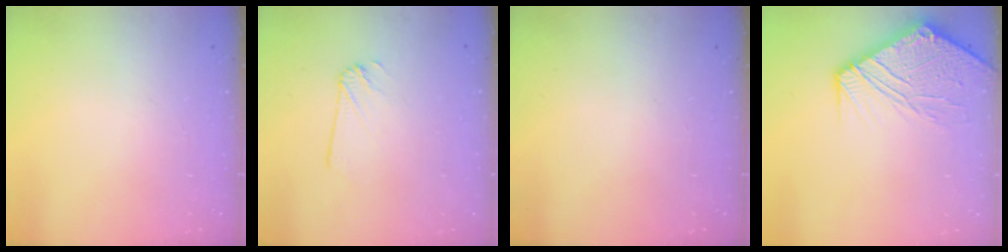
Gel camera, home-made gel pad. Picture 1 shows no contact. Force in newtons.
{"total": 1.6, "press": 1.6, "slide": 0.0}
{"total": 0.0}
{"total": 12.6, "press": 12.5, "slide": 1.6}